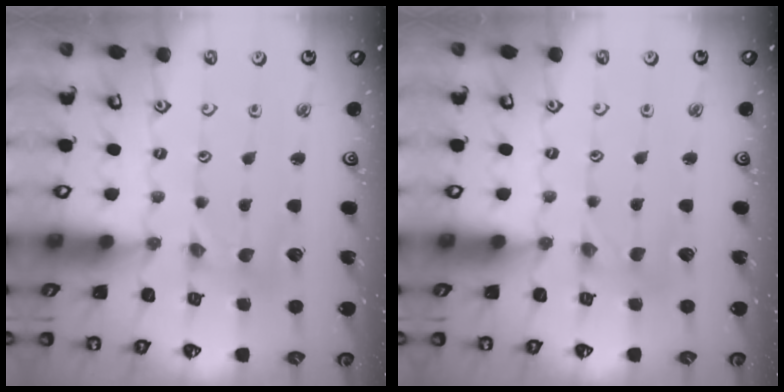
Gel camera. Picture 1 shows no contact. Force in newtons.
{"total": 0.0}